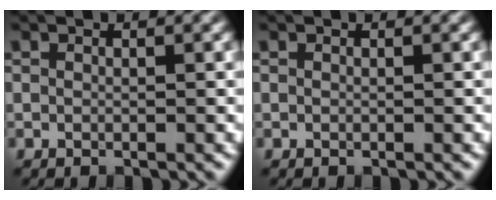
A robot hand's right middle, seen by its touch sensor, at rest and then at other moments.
{"total": 0.0}